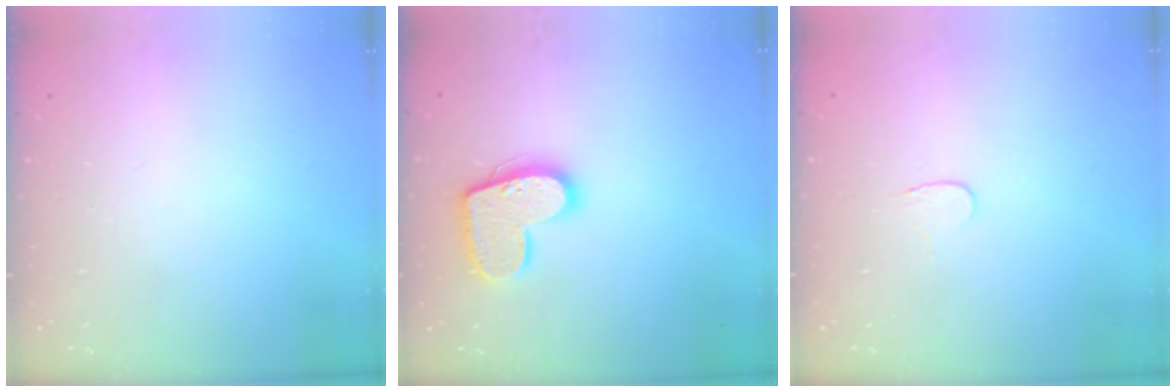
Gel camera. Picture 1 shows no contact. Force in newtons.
{"total": 15.7, "press": 15.6, "slide": 0.9}
{"total": 3.9, "press": 3.8, "slide": 0.4}